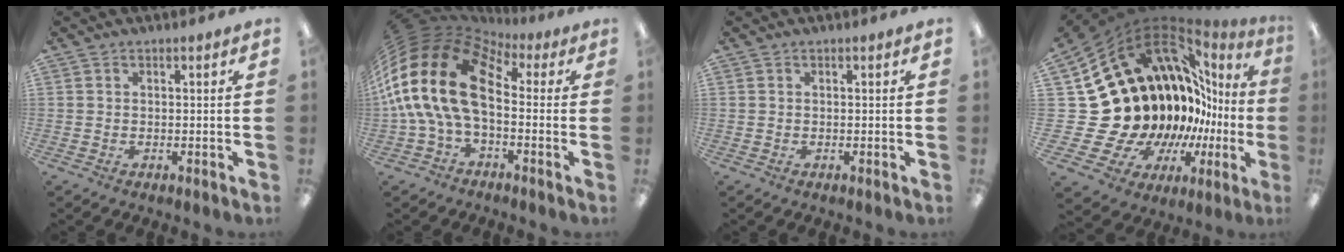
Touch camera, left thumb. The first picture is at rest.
{"total": 22.2, "force": [1.6, 12.9, 18.0], "torque": [-0.390, -0.002, 0.031]}
{"total": 0.0}
{"total": 23.5, "force": [3.0, 17.4, 15.5], "torque": [-0.224, -0.136, 0.157]}